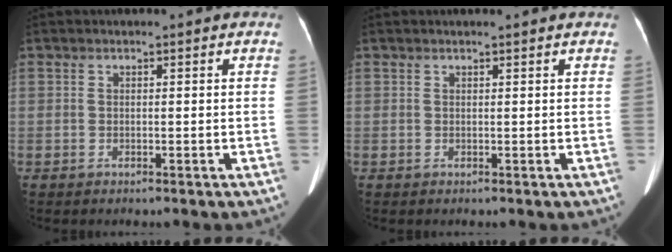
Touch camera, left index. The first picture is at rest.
{"total": 1.4, "force": [1.2, -0.1, 0.6], "torque": [-0.009, 0.012, 0.017]}